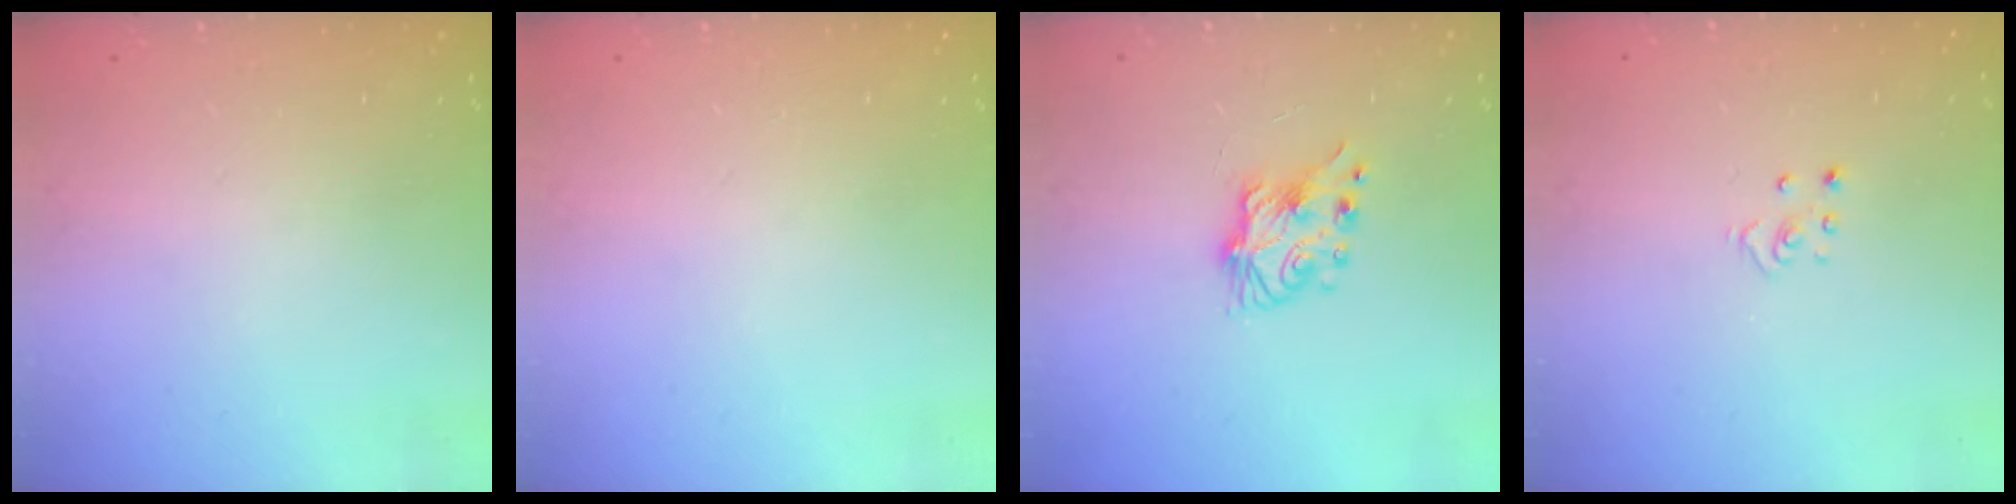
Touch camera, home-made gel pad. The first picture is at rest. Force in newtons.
{"total": 0.0}
{"total": 7.1, "press": 7.1, "slide": 0.5}
{"total": 2.8, "press": 2.8, "slide": 0.3}